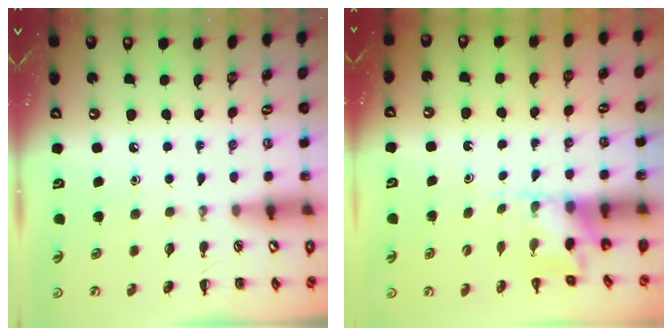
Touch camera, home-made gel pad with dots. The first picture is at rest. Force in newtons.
{"total": 2.5, "press": 2.5, "slide": 0.5}